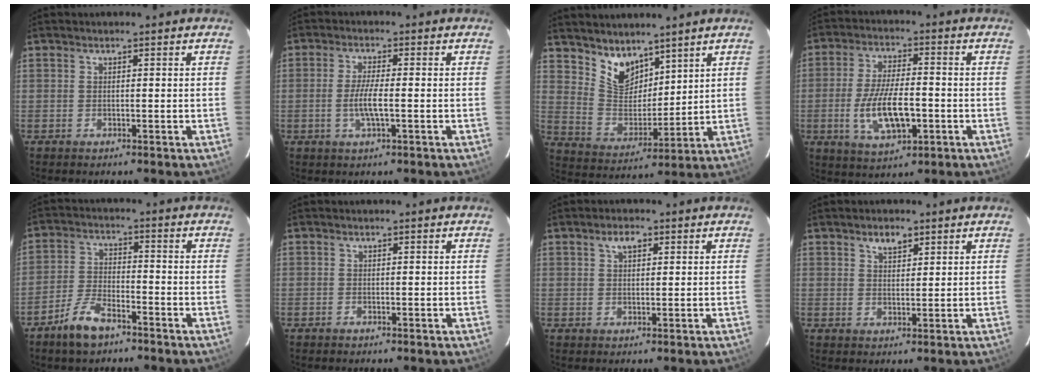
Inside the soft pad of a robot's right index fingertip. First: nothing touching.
{"total": 4.4, "force": [-1.1, 0.4, 4.3], "torque": [-0.083, -0.003, -0.021]}
{"total": 9.2, "force": [7.0, 4.9, 3.4], "torque": [-0.059, 0.002, 0.145]}
{"total": 11.3, "force": [-2.9, 4.3, 10.0], "torque": [-0.200, -0.008, -0.047]}
{"total": 7.3, "force": [-5.3, 2.7, 4.2], "torque": [-0.098, 0.004, -0.101]}
{"total": 0.0}
{"total": 2.7, "force": [1.3, 1.5, 1.9], "torque": [-0.033, 0.009, 0.023]}
{"total": 3.1, "force": [2.1, 1.6, 1.8], "torque": [-0.027, 0.004, 0.036]}